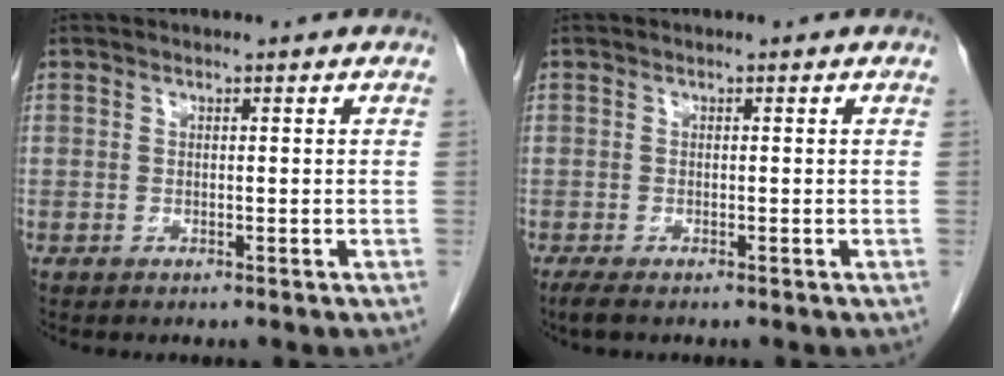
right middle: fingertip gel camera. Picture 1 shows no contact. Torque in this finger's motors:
{"motor_torque": [0.30, -0.12, -0.02, 0.02]}